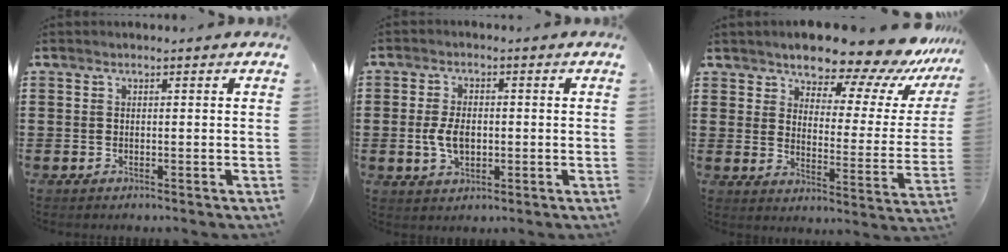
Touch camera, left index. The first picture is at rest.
{"total": 5.0, "force": [-0.5, 3.0, 4.0], "torque": [-0.081, 0.000, -0.014]}
{"total": 10.2, "force": [9.2, 2.1, 3.7], "torque": [-0.075, -0.073, 0.154]}